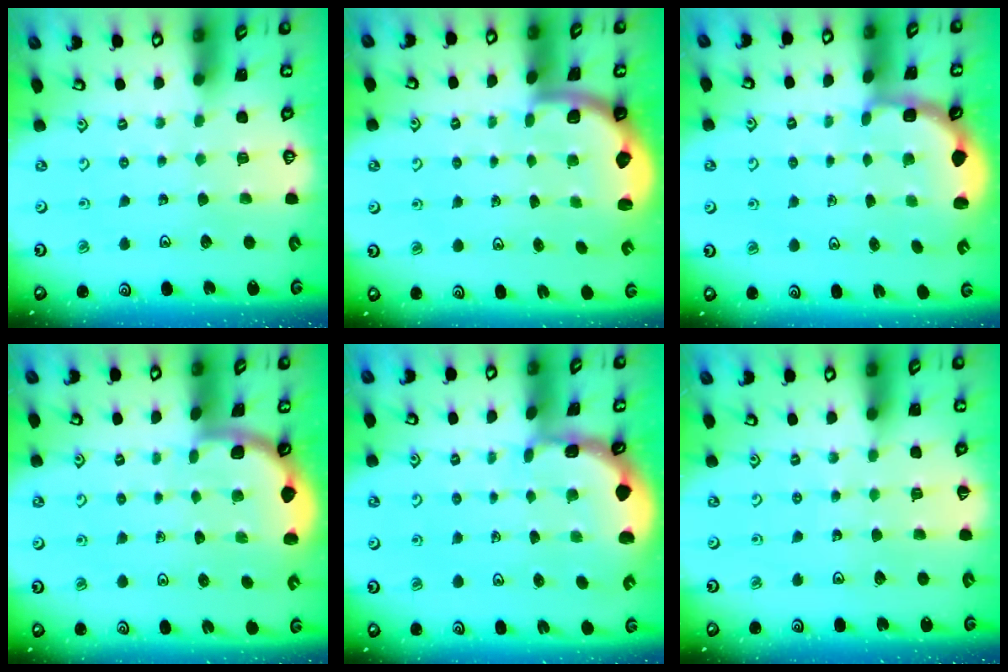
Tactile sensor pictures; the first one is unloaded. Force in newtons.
{"total": 1.9, "press": 1.8, "slide": 0.5}
{"total": 2.8, "press": 2.3, "slide": 1.7}
{"total": 1.9, "press": 1.9, "slide": 0.0}
{"total": 1.4, "press": 1.4, "slide": 0.1}
{"total": 4.2, "press": 4.2, "slide": 0.5}